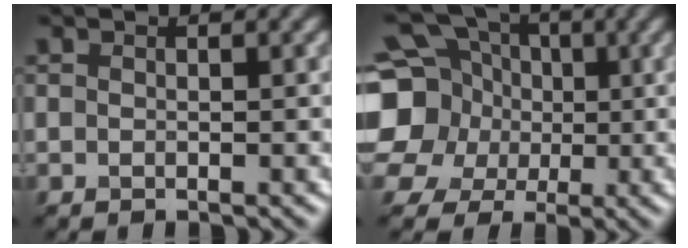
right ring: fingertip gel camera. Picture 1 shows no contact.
{"total": 14.0, "force": [2.0, 12.5, 6.0], "torque": [-0.169, 0.030, -0.001]}